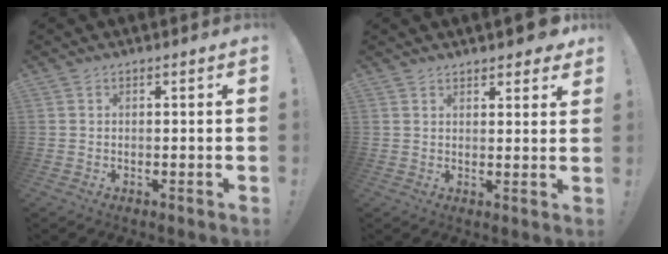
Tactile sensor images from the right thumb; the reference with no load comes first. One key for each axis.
{"total": 3.9, "fx": 3.3, "fy": 1.3, "fz": 1.7, "tx": -0.016, "ty": -0.020, "tz": 0.059}